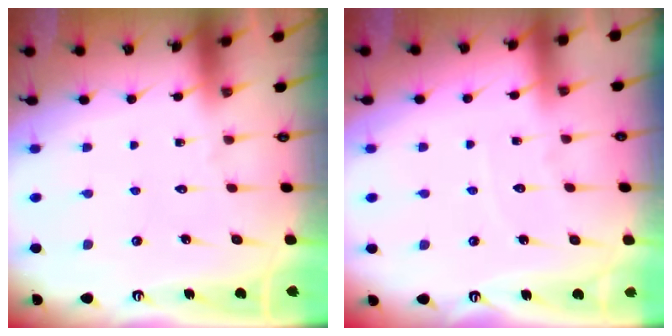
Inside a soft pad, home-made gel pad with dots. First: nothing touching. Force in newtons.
{"total": 2.5, "press": 2.5, "slide": 0.4}